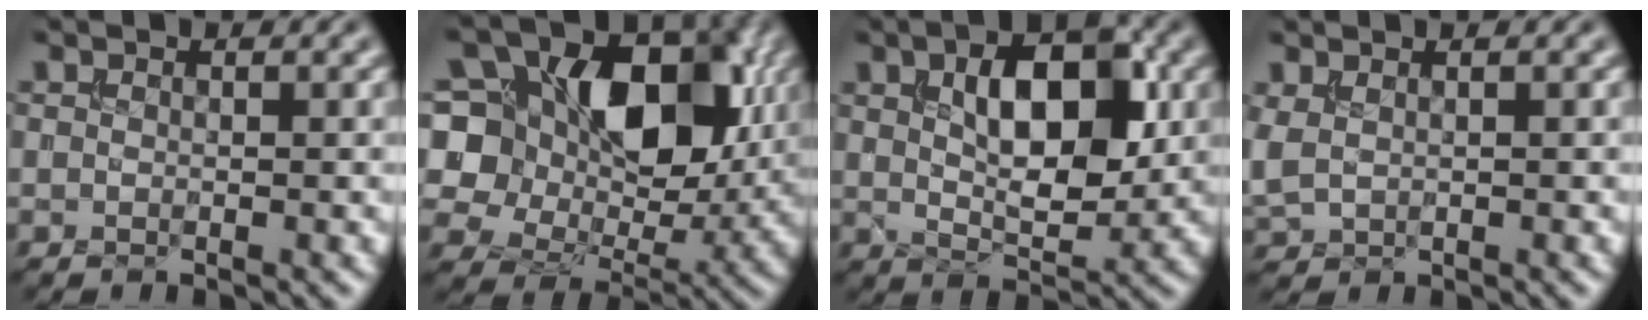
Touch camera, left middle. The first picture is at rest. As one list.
[{"total": 12.3, "force": [2.9, 8.6, 8.3], "torque": [-0.133, 0.011, 0.044]}, {"total": 7.2, "force": [1.7, 3.5, 6.1], "torque": [-0.098, 0.004, 0.031]}, {"total": 1.8, "force": [0.5, 1.1, 1.3], "torque": [-0.043, 0.001, 0.016]}]